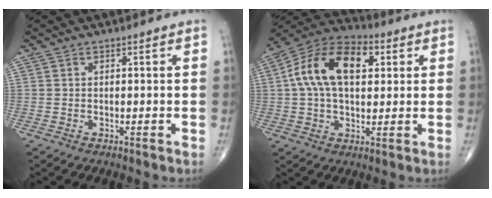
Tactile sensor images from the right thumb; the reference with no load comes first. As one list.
[{"total": 15.7, "force": [3.5, 9.1, 12.3], "torque": [-0.212, 0.024, 0.052]}]